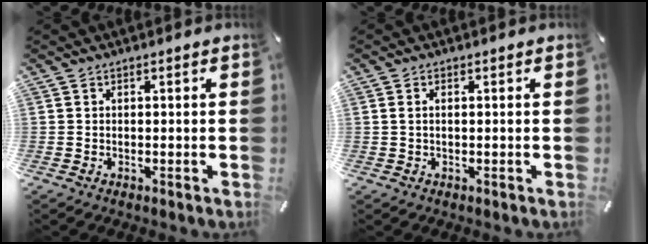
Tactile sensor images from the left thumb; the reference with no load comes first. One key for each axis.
{"total": 1.4, "fx": 0.1, "fy": 0.5, "fz": 1.2, "tx": -0.025, "ty": 0.002, "tz": 0.001}